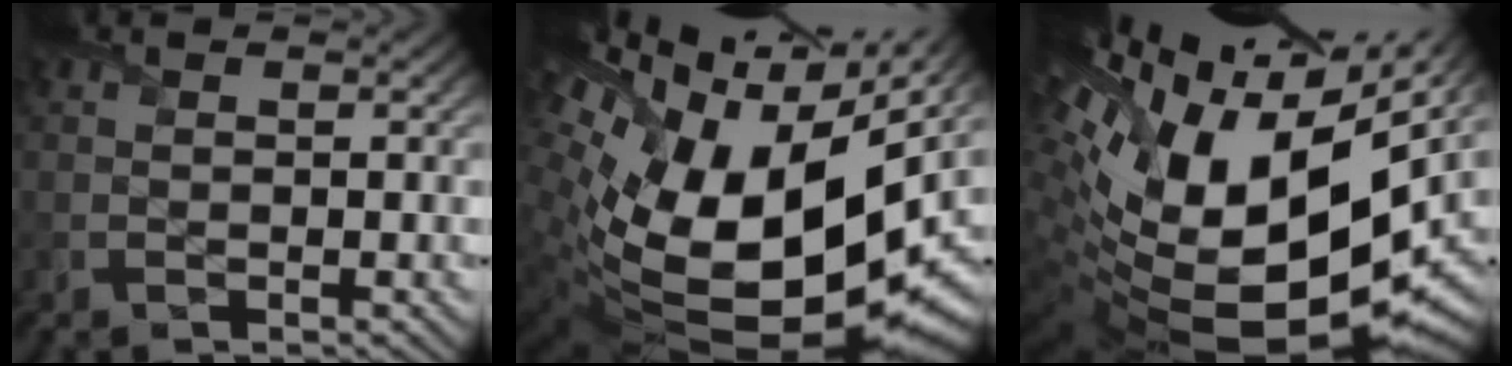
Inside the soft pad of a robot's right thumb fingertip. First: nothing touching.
{"total": 22.1, "force": [2.3, 12.5, 18.1], "torque": [-0.357, -0.041, 0.074]}
{"total": 20.8, "force": [3.1, 10.4, 17.8], "torque": [-0.335, -0.018, 0.087]}